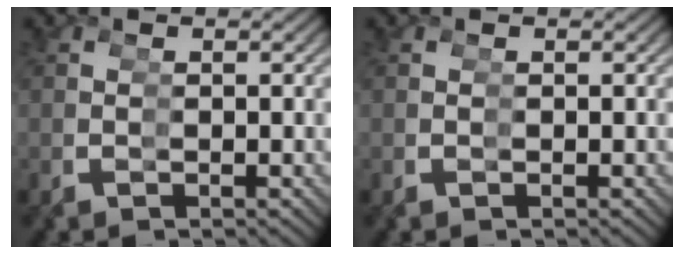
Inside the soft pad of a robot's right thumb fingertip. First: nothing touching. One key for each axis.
{"total": 0.0}